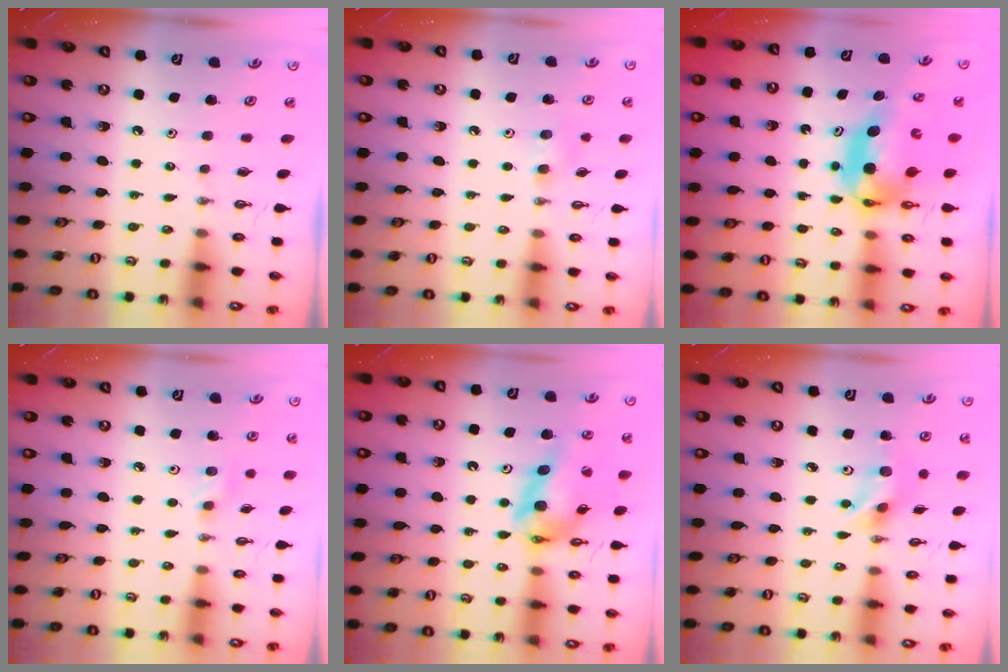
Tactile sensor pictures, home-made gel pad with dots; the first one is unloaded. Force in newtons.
{"total": 7.9, "press": 7.0, "slide": 3.6}
{"total": 6.7, "press": 6.6, "slide": 0.4}
{"total": 2.8, "press": 2.7, "slide": 0.8}
{"total": 13.9, "press": 13.8, "slide": 1.4}
{"total": 9.0, "press": 8.2, "slide": 3.6}